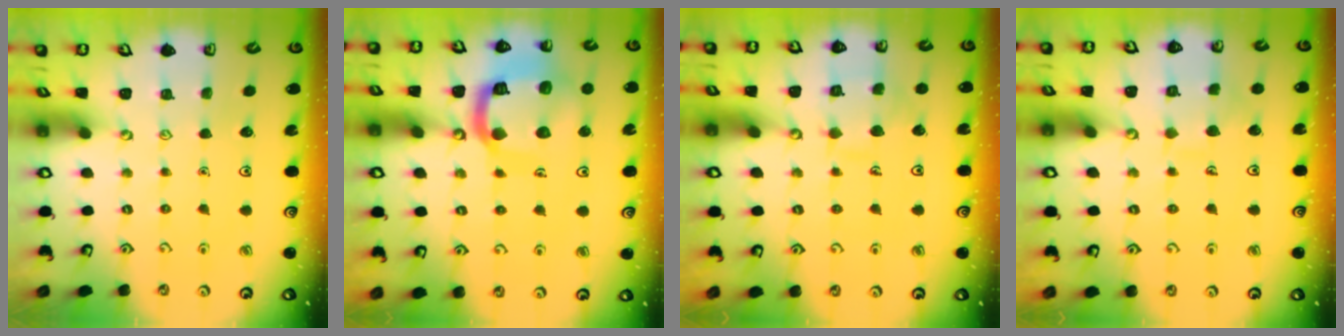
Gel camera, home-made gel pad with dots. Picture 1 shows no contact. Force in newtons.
{"total": 17.3, "press": 17.2, "slide": 1.9}
{"total": 8.4, "press": 8.4, "slide": 0.8}
{"total": 6.9, "press": 6.9, "slide": 0.7}